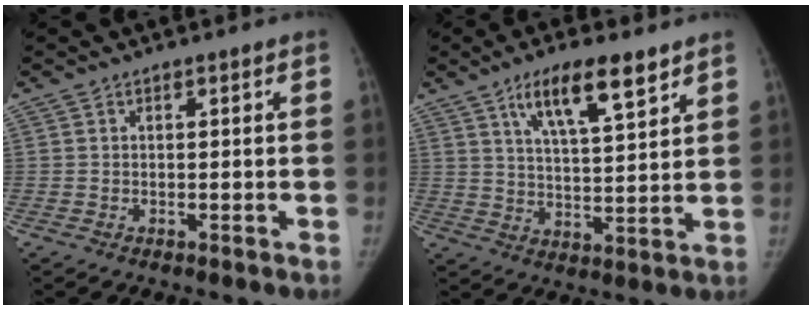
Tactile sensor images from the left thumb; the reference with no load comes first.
{"total": 11.5, "force": [7.0, 3.2, 8.5], "torque": [-0.131, -0.033, 0.123]}